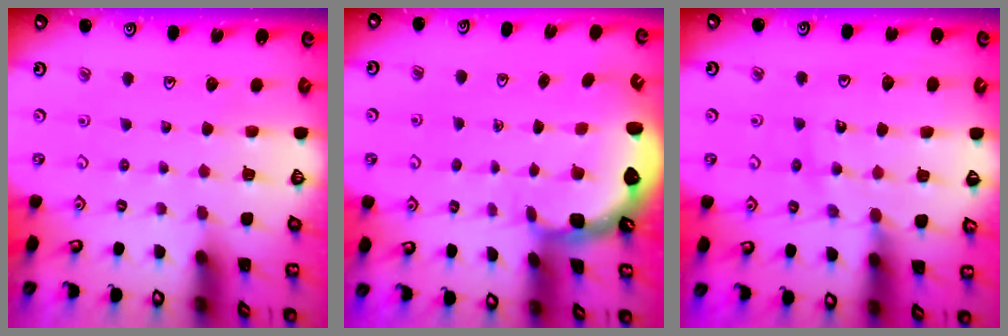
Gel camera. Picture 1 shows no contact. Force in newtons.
{"total": 2.4, "press": 1.7, "slide": 1.8}
{"total": 11.5, "press": 11.4, "slide": 1.2}